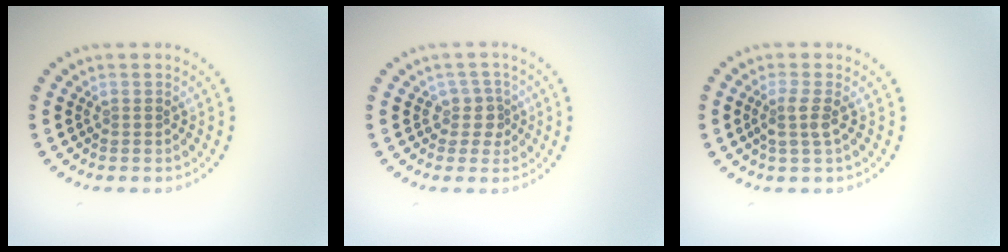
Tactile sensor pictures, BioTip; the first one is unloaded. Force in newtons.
{"total": 2.0, "press": 1.5, "slide": 1.4}
{"total": 2.0, "press": 1.5, "slide": 1.2}